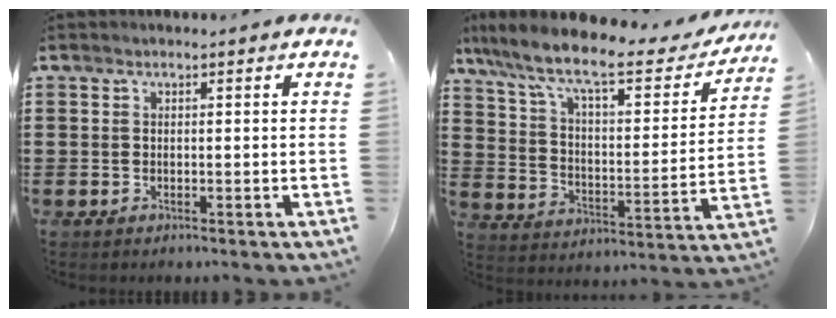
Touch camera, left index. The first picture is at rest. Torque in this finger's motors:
{"motor_torque": [2.14, 0.00, 0.57, 0.21]}